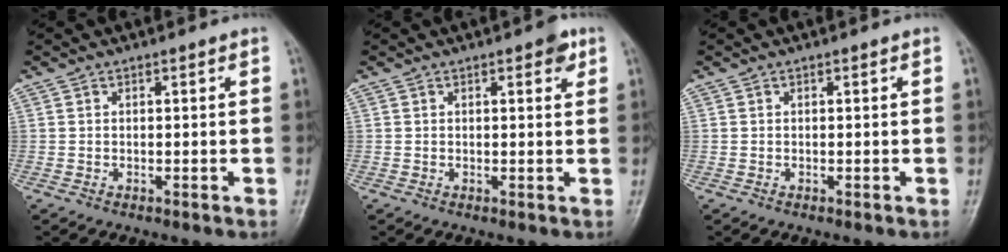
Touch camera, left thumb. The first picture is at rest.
{"total": 2.7, "force": [1.4, 1.2, 2.0], "torque": [-0.015, -0.002, 0.013]}
{"total": 0.0}